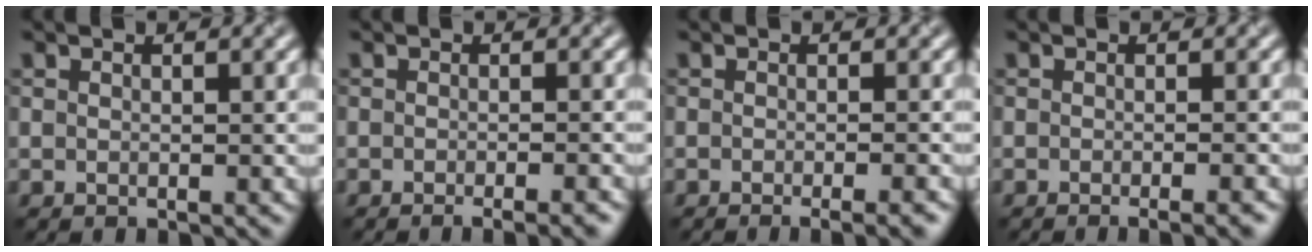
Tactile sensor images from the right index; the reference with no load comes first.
{"total": 2.7, "force": [-1.7, 0.6, 2.0], "torque": [-0.015, 0.002, -0.026]}
{"total": 3.0, "force": [-1.8, 0.8, 2.3], "torque": [-0.016, 0.002, -0.024]}
{"total": 2.7, "force": [-1.6, 0.6, 2.1], "torque": [-0.014, 0.001, -0.024]}